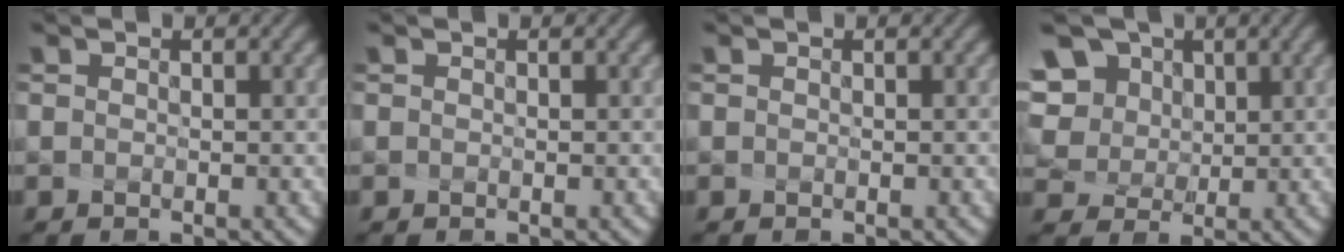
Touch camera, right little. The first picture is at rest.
{"total": 0.0}
{"total": 0.0}
{"total": 7.7, "force": [3.6, 5.8, 3.6], "torque": [-0.093, 0.013, 0.077]}